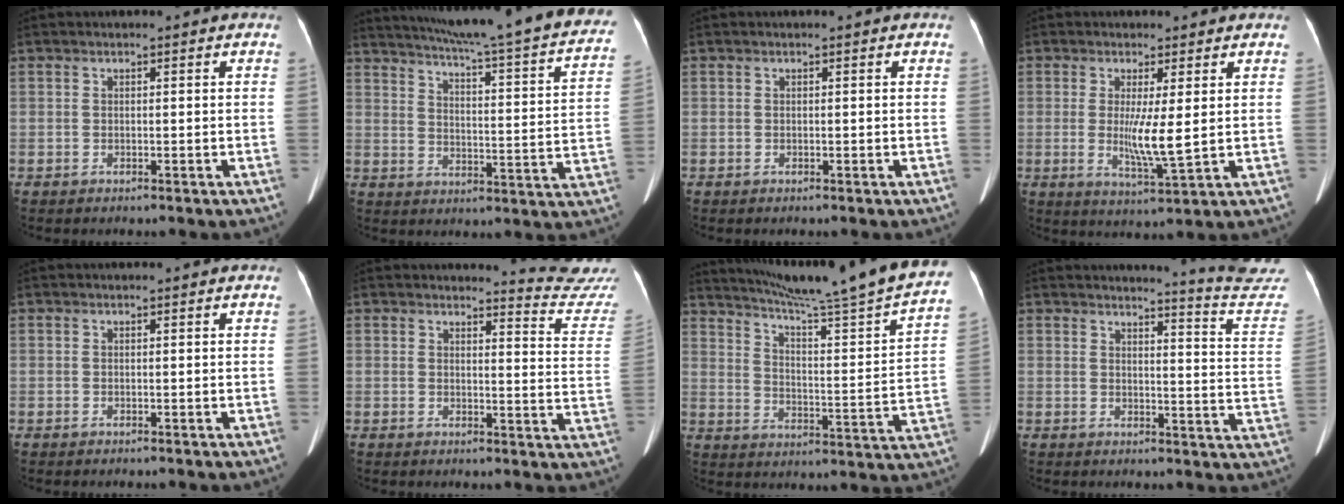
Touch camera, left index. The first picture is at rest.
{"total": 29.7, "force": [25.5, 1.6, 15.1], "torque": [-0.227, -0.062, 0.315]}
{"total": 0.0}
{"total": 5.6, "force": [0.0, 0.0, 5.6], "torque": [-0.109, -0.019, 0.010]}
{"total": 0.0}
{"total": 10.5, "force": [10.4, -1.5, -0.8], "torque": [0.003, -0.118, 0.098]}
{"total": 27.3, "force": [23.9, -1.2, 13.1], "torque": [-0.214, -0.082, 0.319]}
{"total": 13.5, "force": [13.4, -2.0, 0.5], "torque": [-0.003, -0.136, 0.131]}